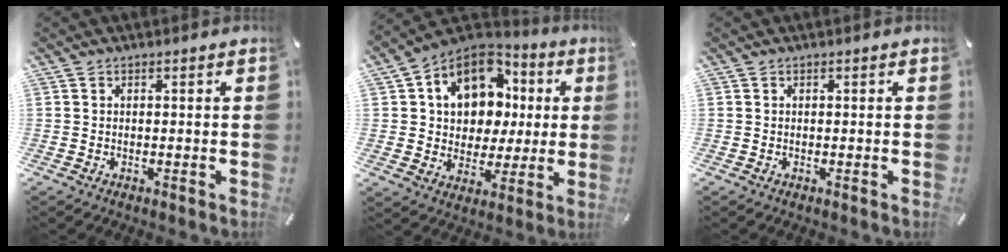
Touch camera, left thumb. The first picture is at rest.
{"total": 13.3, "force": [4.1, 11.2, 5.8], "torque": [-0.106, -0.015, 0.086]}
{"total": 0.0}